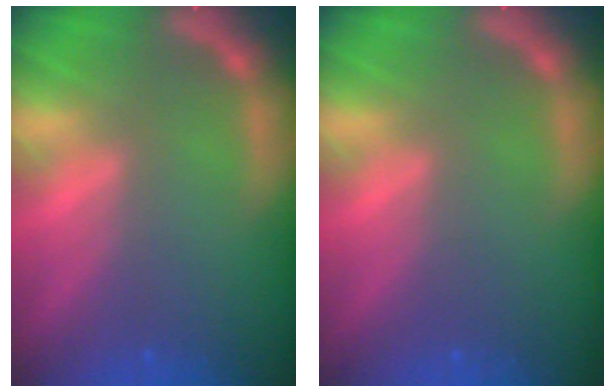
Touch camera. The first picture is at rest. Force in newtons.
{"total": 0.0}